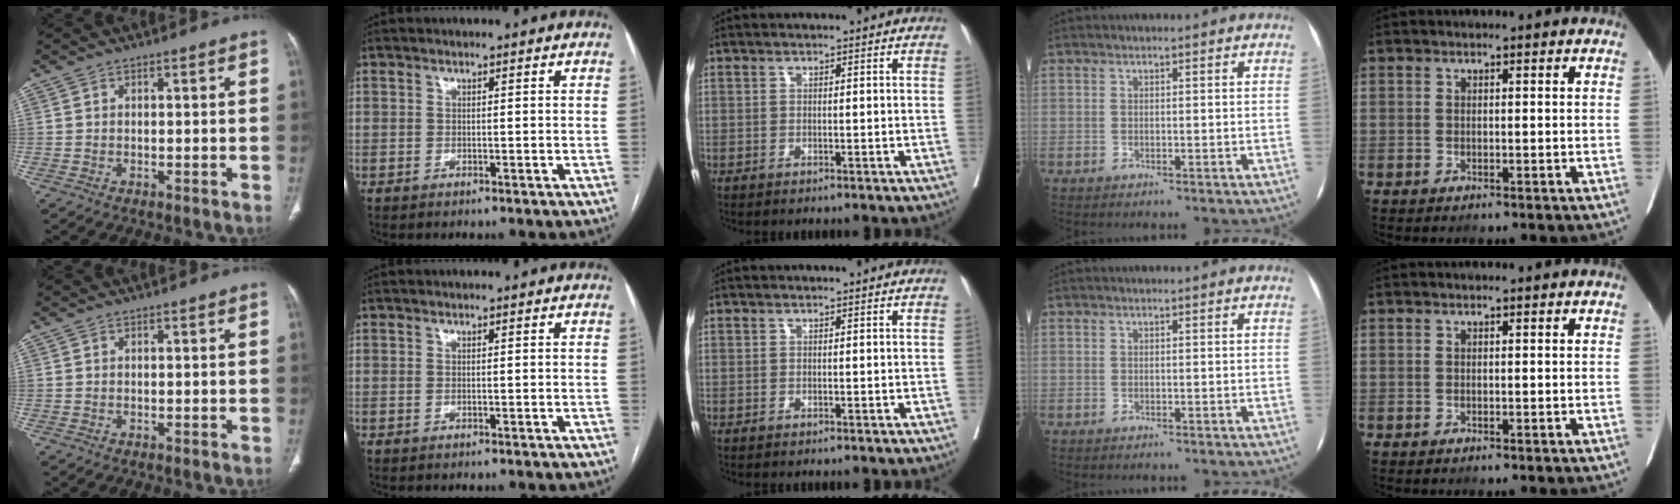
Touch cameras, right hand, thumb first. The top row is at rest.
{}